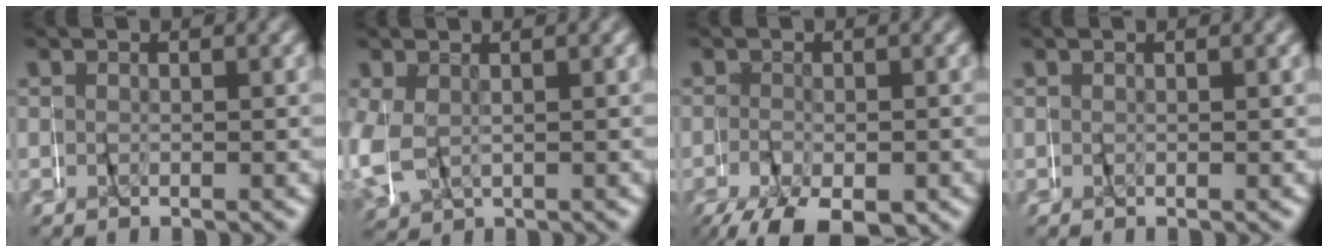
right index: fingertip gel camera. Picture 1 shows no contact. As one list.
[{"total": 5.3, "force": [0.0, 4.9, 2.1], "torque": [-0.085, -0.014, 0.007]}, {"total": 6.7, "force": [-4.1, 3.4, 4.1], "torque": [-0.084, -0.036, -0.043]}, {"total": 0.0}]